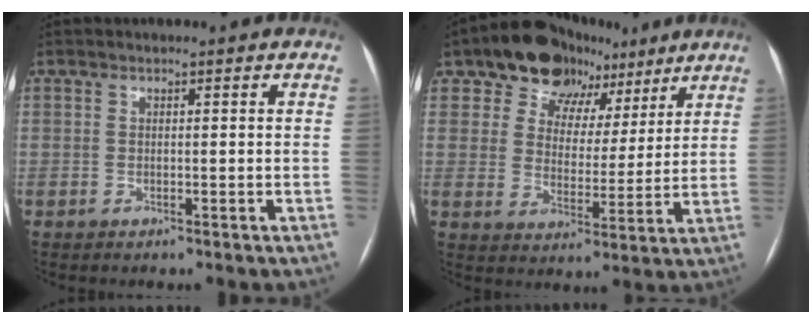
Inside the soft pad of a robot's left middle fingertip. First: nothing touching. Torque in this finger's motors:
{"motor_torque": [0.90, -0.94, 0.13, 0.07]}